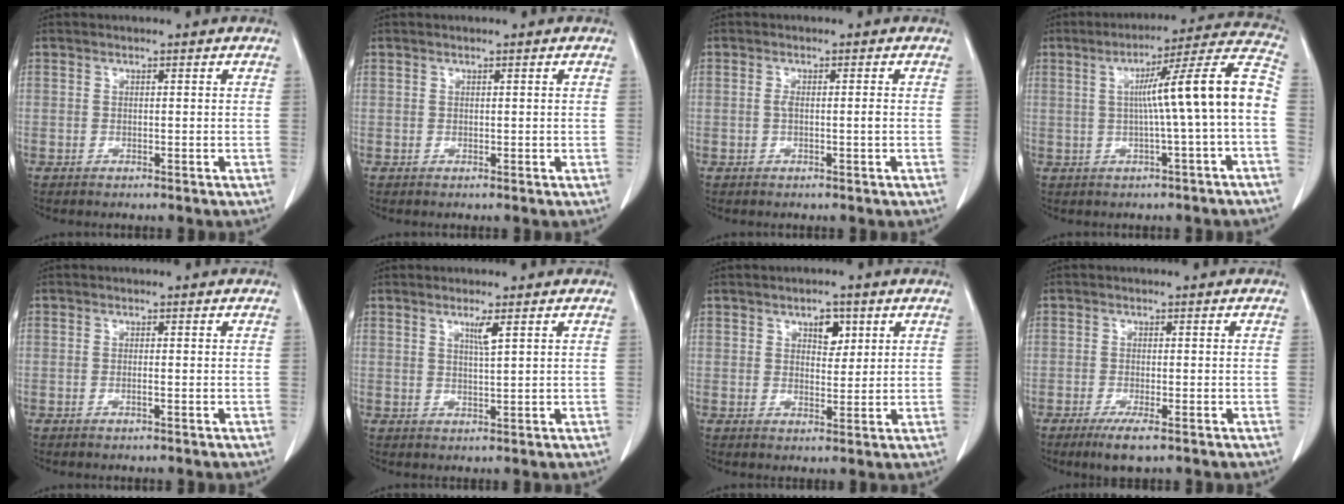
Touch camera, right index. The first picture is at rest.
{"total": 0.0}
{"total": 1.6, "force": [-0.2, 0.1, 1.6], "torque": [-0.031, 0.000, -0.003]}
{"total": 12.8, "force": [-0.4, -1.0, 12.8], "torque": [-0.177, 0.030, -0.007]}
{"total": 0.5, "force": [-0.3, -0.1, 0.5], "torque": [-0.010, 0.000, -0.005]}
{"total": 2.3, "force": [1.3, -0.2, 1.9], "torque": [-0.038, -0.004, 0.026]}
{"total": 3.6, "force": [1.8, 2.1, 2.3], "torque": [-0.032, 0.001, 0.030]}
{"total": 3.6, "force": [-2.2, 0.4, 2.7], "torque": [-0.051, -0.010, -0.035]}